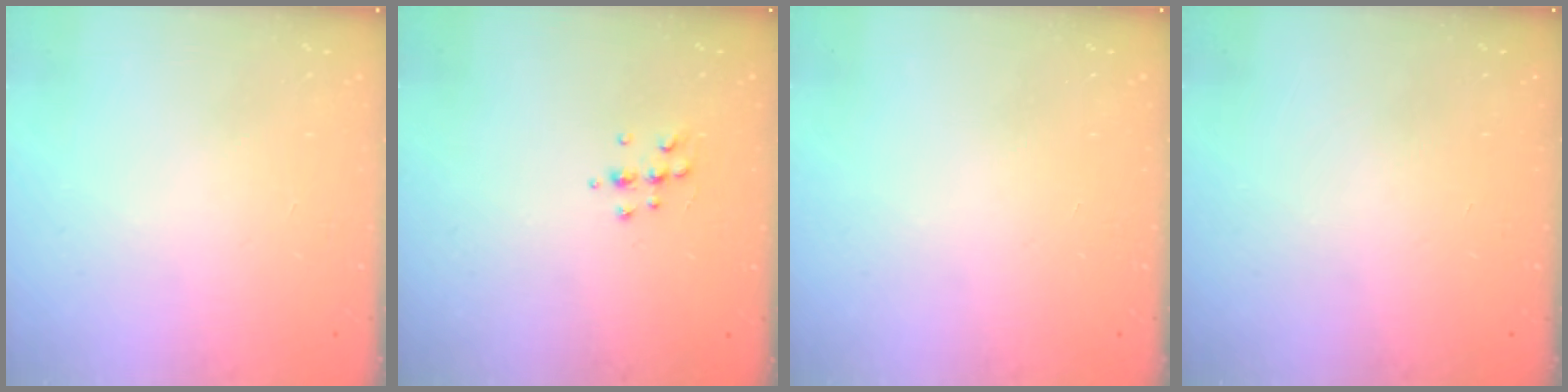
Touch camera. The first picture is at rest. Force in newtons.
{"total": 6.3, "press": 6.2, "slide": 1.0}
{"total": 0.0}
{"total": 0.0}